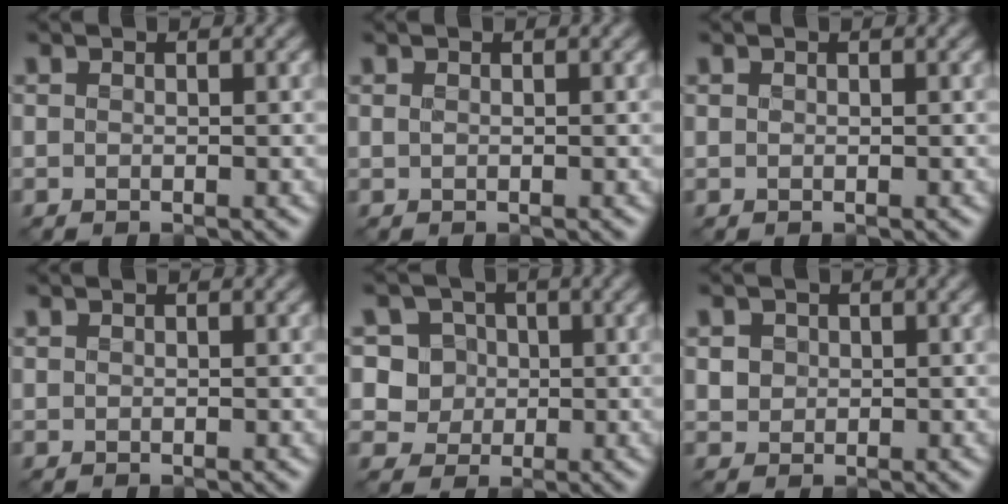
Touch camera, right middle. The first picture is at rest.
{"total": 0.0}
{"total": 0.0}
{"total": 0.0}
{"total": 6.3, "force": [1.9, 5.6, 2.3], "torque": [-0.028, 0.014, 0.018]}
{"total": 1.4, "force": [0.3, 1.3, 0.5], "torque": [-0.013, -0.006, 0.015]}